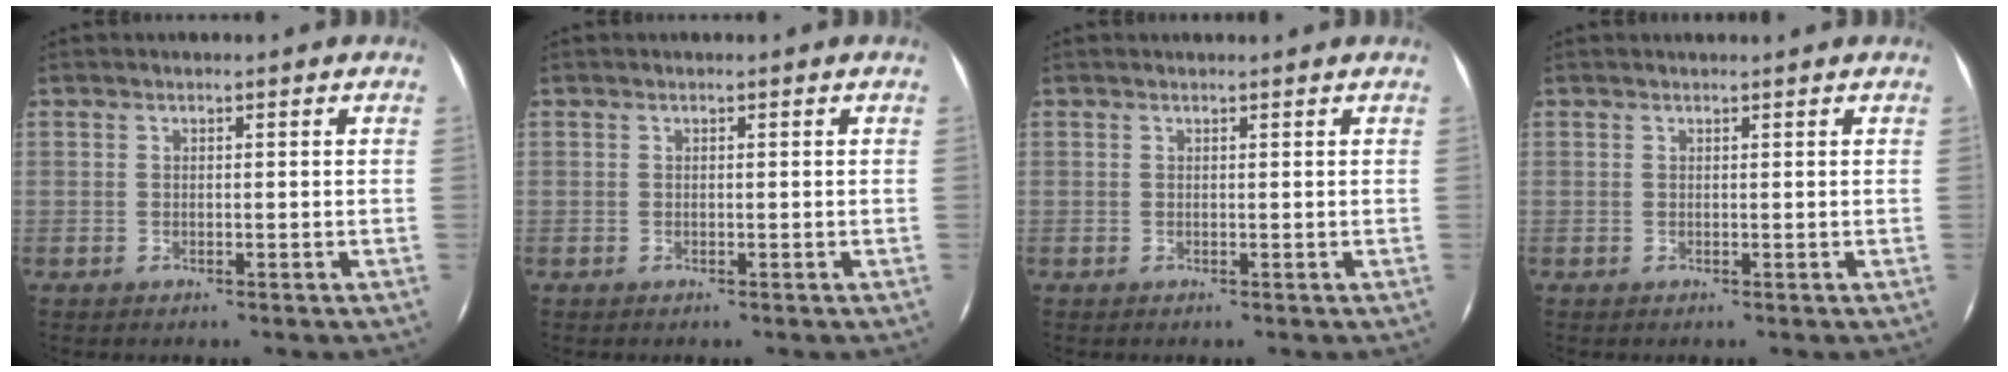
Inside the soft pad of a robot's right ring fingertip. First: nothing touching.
{"total": 0.0}
{"total": 1.1, "force": [1.0, -0.1, 0.2], "torque": [-0.014, 0.001, 0.010]}
{"total": 0.8, "force": [0.7, -0.1, 0.1], "torque": [-0.011, 0.000, 0.010]}